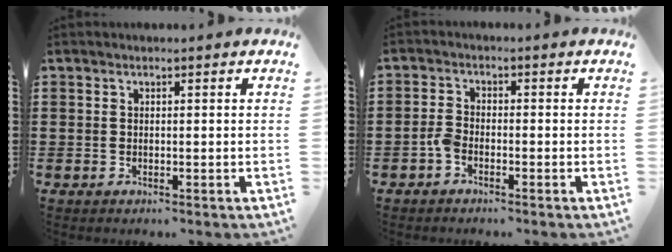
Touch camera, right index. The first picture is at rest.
{"total": 2.1, "force": [-1.4, 0.9, 1.3], "torque": [-0.040, 0.000, -0.032]}